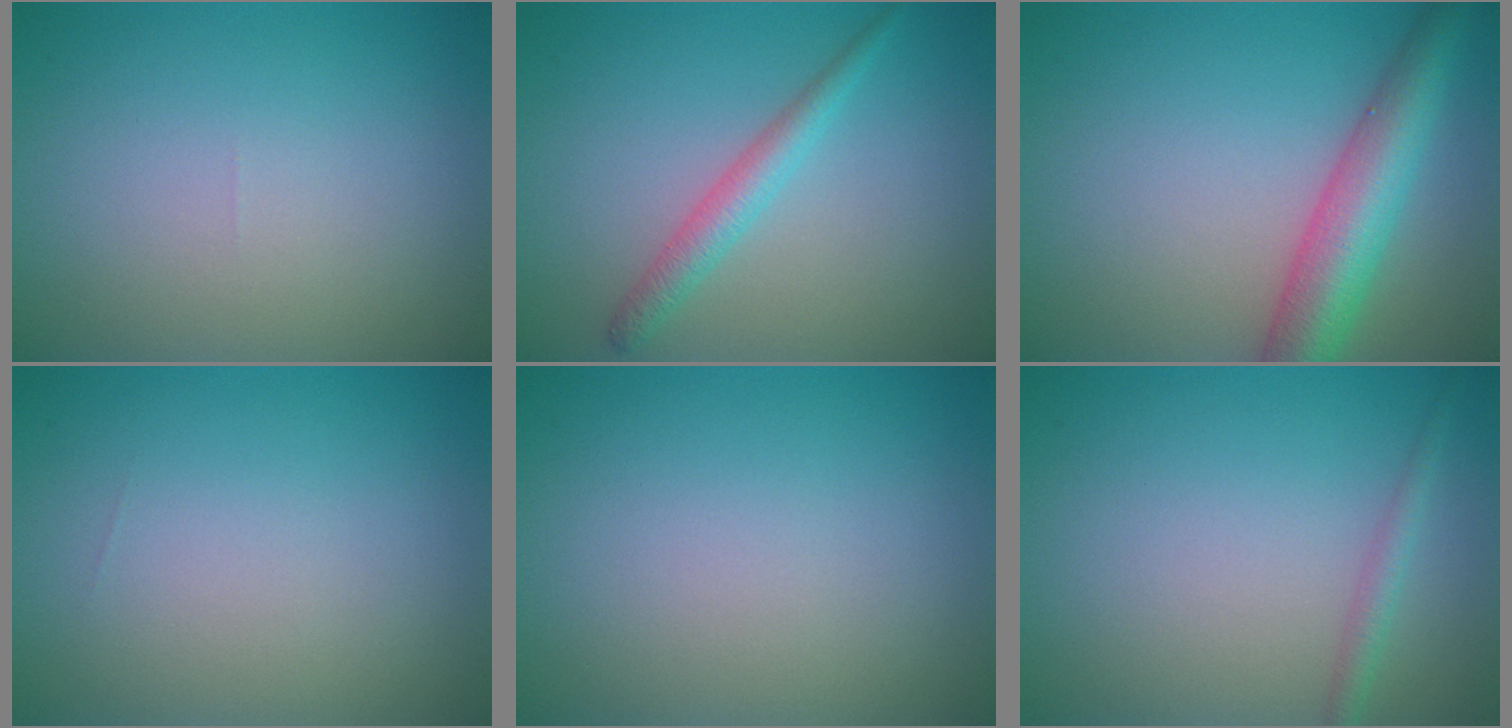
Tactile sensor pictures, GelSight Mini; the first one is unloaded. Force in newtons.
{"total": 2.4, "press": 2.4, "slide": 0.1}
{"total": 6.5, "press": 6.5, "slide": 0.2}
{"total": 0.0}
{"total": 0.0}
{"total": 1.5, "press": 1.5, "slide": 0.0}